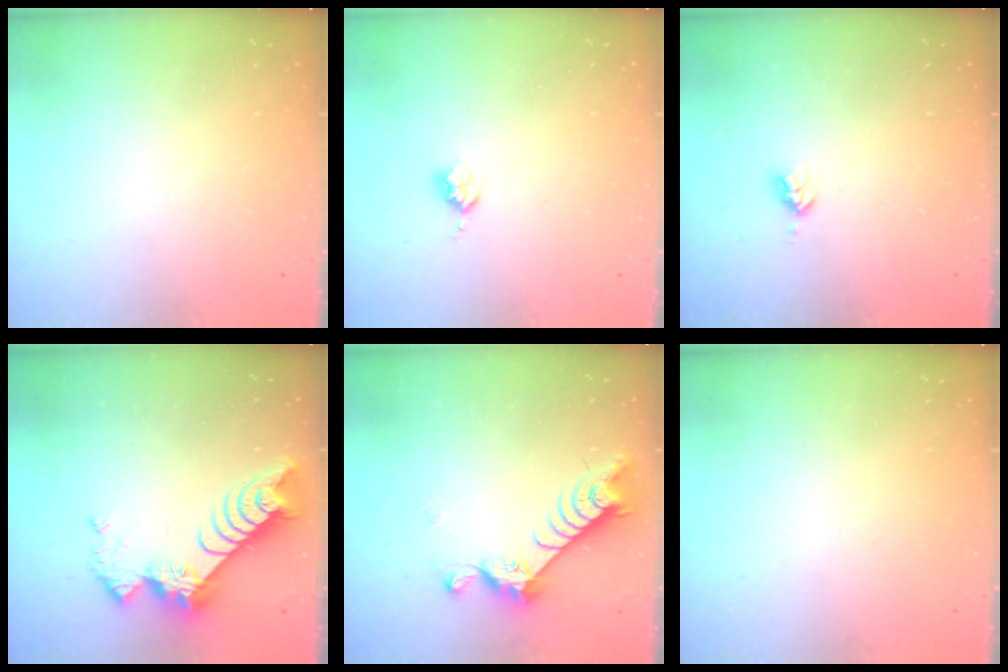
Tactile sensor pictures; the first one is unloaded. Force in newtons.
{"total": 2.5, "press": 2.5, "slide": 0.3}
{"total": 2.8, "press": 2.8, "slide": 0.2}
{"total": 9.3, "press": 9.3, "slide": 0.8}
{"total": 7.2, "press": 7.2, "slide": 1.0}
{"total": 0.0}